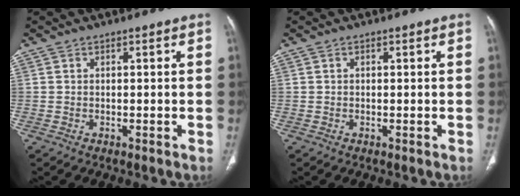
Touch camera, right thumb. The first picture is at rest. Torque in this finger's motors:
{"motor_torque": [-0.07, -0.12, -0.36, 0.24, 0.03]}